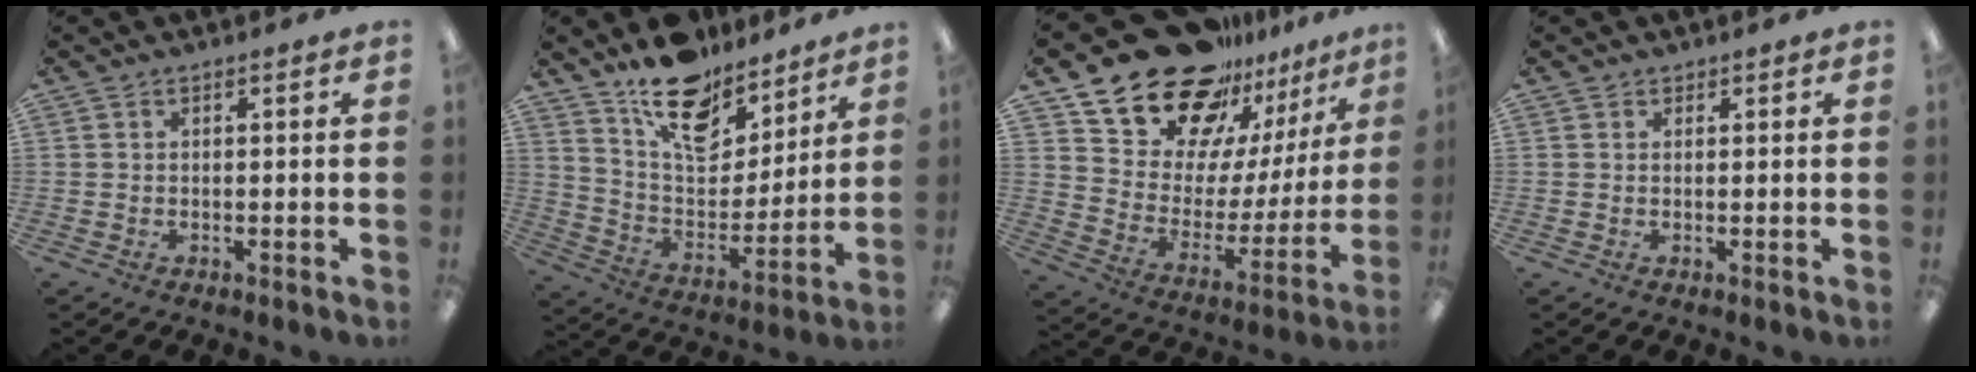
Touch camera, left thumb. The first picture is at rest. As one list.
[{"total": 17.1, "force": [13.3, 8.5, 6.7], "torque": [-0.112, -0.098, 0.240]}, {"total": 21.5, "force": [17.7, 10.6, 6.0], "torque": [-0.112, -0.128, 0.325]}, {"total": 0.8, "force": [0.7, 0.4, -0.1], "torque": [0.010, -0.002, 0.011]}]